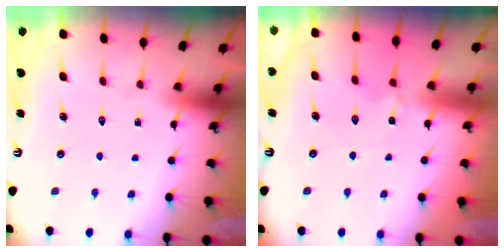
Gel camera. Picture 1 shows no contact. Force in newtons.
{"total": 2.7, "press": 2.6, "slide": 0.5}